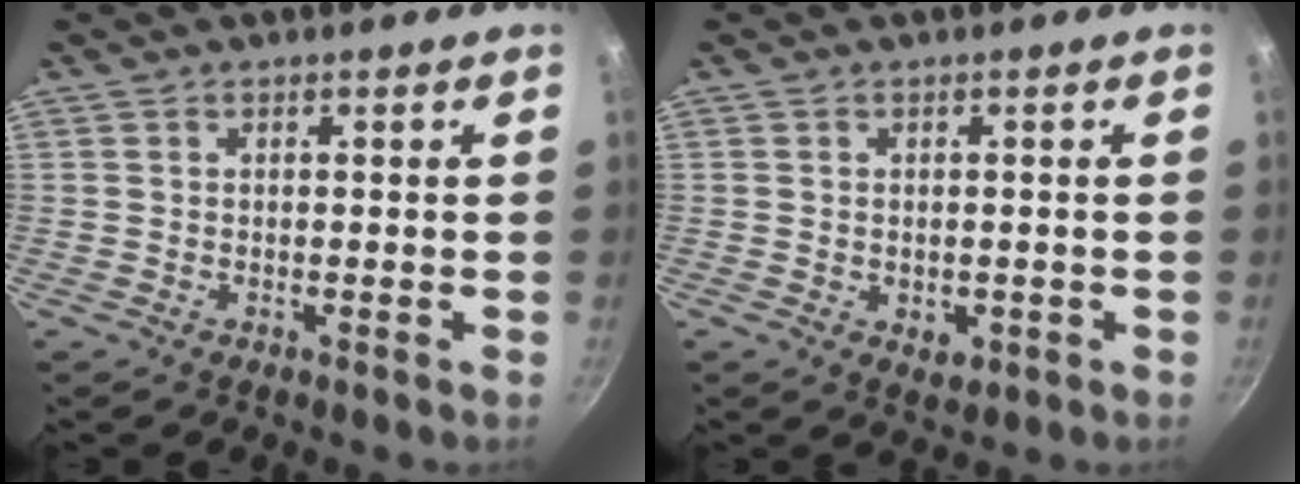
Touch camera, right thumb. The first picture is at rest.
{"total": 2.9, "force": [-0.7, 2.1, 1.9], "torque": [-0.024, -0.003, -0.005]}